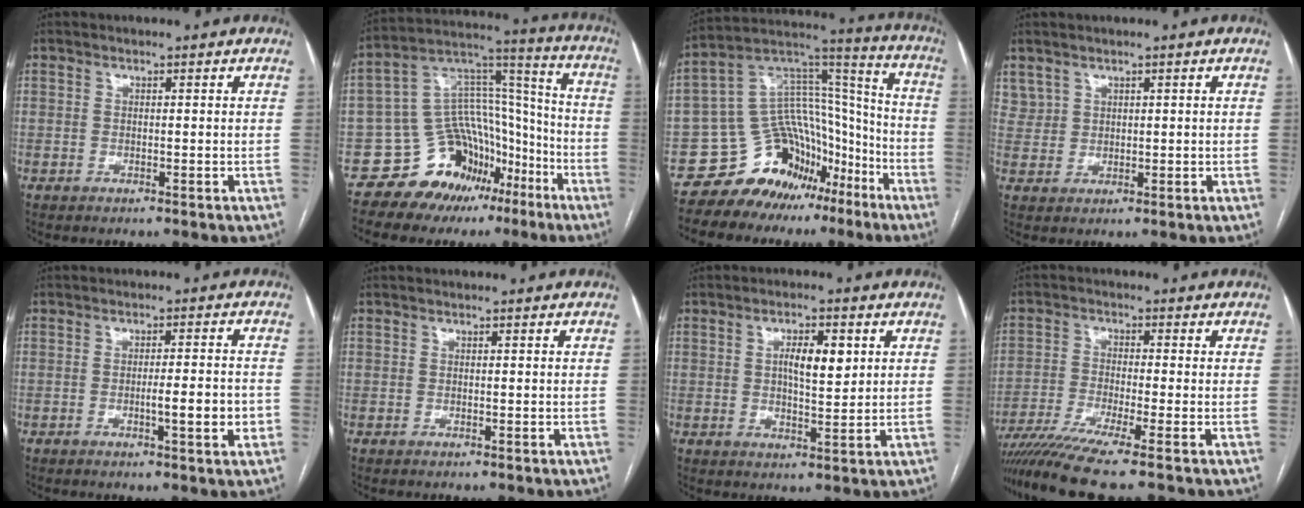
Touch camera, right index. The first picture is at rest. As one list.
[{"total": 16.2, "force": [-9.8, 10.7, 7.2], "torque": [-0.105, 0.083, -0.152]}, {"total": 16.2, "force": [-10.9, 10.6, 5.7], "torque": [-0.083, 0.101, -0.175]}, {"total": 2.7, "force": [2.0, 1.8, 0.2], "torque": [0.003, 0.007, 0.043]}, {"total": 5.5, "force": [-1.5, 0.5, 5.3], "torque": [-0.079, -0.002, -0.018]}, {"total": 0.0}, {"total": 5.7, "force": [1.6, 1.7, 5.2], "torque": [-0.088, 0.004, 0.028]}, {"total": 9.5, "force": [-7.5, -1.8, 5.6], "torque": [-0.093, -0.028, -0.126]}]